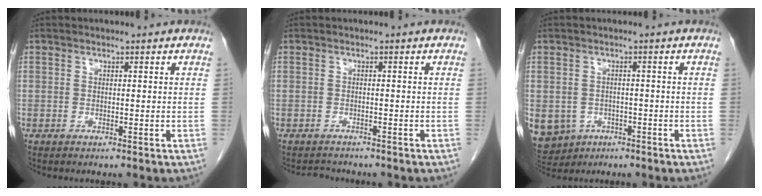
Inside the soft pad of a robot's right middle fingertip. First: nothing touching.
{"total": 1.8, "force": [-1.7, 0.5, -0.1], "torque": [-0.003, -0.006, -0.025]}
{"total": 11.8, "force": [-5.2, 9.9, 3.8], "torque": [-0.118, -0.002, -0.065]}